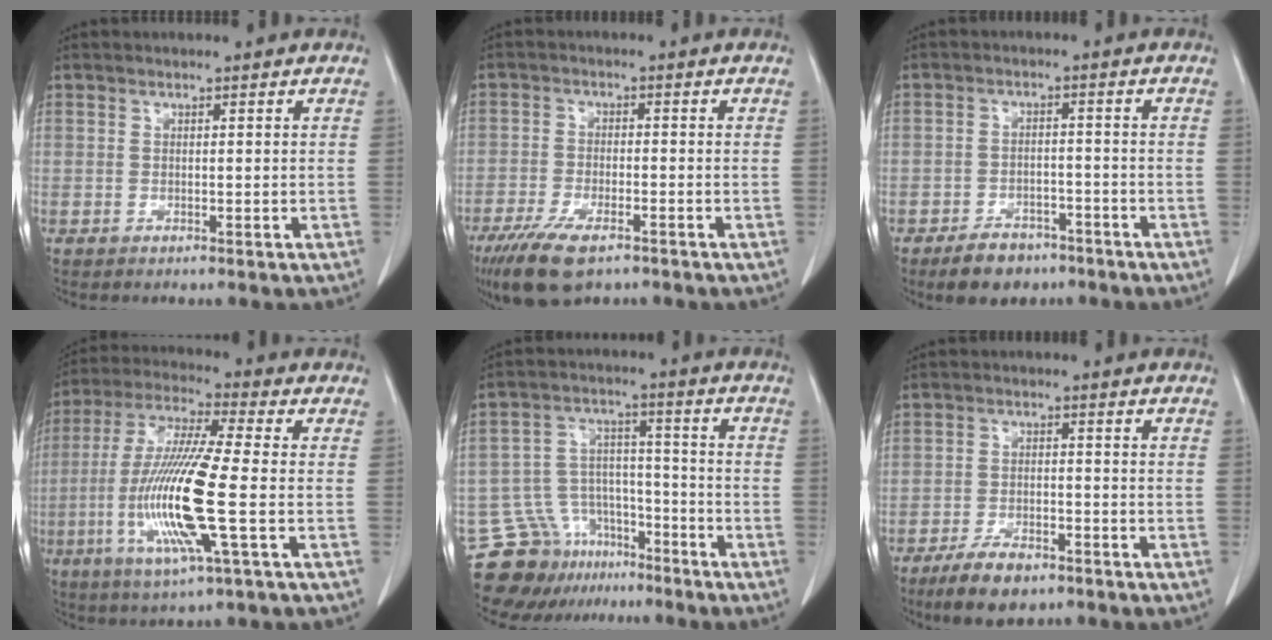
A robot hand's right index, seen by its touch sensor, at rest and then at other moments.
{"total": 9.3, "force": [-6.3, 3.1, 6.1], "torque": [-0.114, -0.017, -0.107]}
{"total": 6.2, "force": [-4.6, 3.3, 2.5], "torque": [-0.045, 0.002, -0.072]}
{"total": 15.9, "force": [-3.3, 0.5, 15.5], "torque": [-0.325, -0.015, -0.070]}
{"total": 11.9, "force": [-9.7, 6.6, 1.8], "torque": [-0.033, 0.050, -0.159]}
{"total": 6.7, "force": [-4.9, 2.5, 3.9], "torque": [-0.075, -0.005, -0.083]}